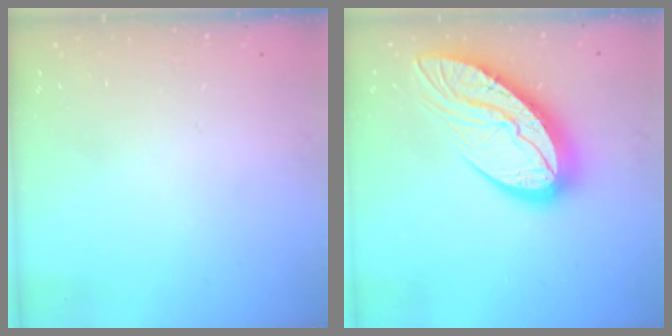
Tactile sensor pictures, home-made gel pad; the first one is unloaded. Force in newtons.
{"total": 16.2, "press": 16.2, "slide": 1.4}